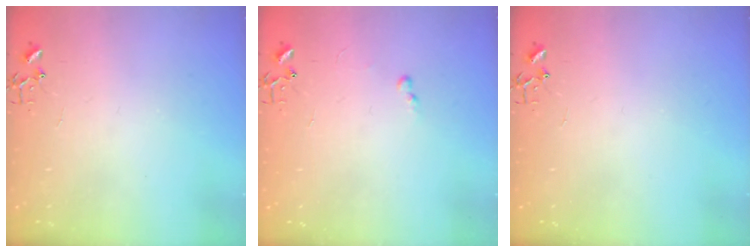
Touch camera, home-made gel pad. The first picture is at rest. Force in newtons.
{"total": 4.4, "press": 4.4, "slide": 0.5}
{"total": 0.0}